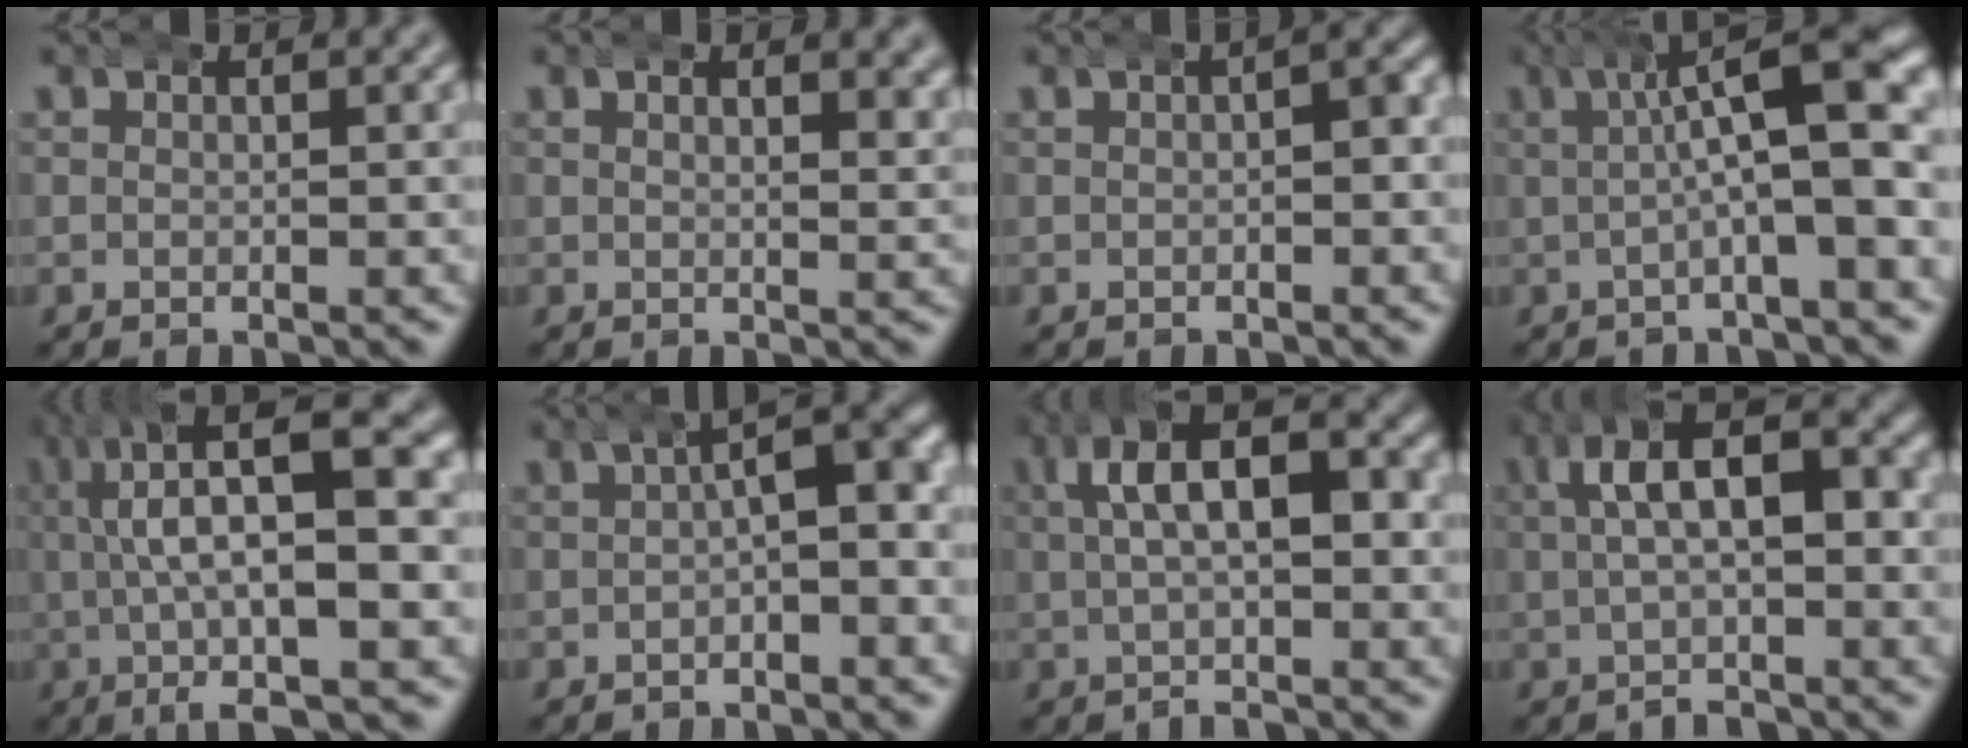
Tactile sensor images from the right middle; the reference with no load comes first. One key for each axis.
{"total": 1.8, "fx": 1.1, "fy": 0.5, "fz": 1.3, "tx": -0.016, "ty": -0.001, "tz": 0.015}
{"total": 2.0, "fx": 0.4, "fy": 1.0, "fz": 1.8, "tx": -0.015, "ty": 0.006, "tz": 0.005}
{"total": 9.0, "fx": 1.5, "fy": 2.8, "fz": 8.4, "tx": -0.097, "ty": 0.023, "tz": 0.013}
{"total": 12.2, "fx": 1.7, "fy": 4.7, "fz": 11.1, "tx": -0.155, "ty": 0.018, "tz": 0.020}
{"total": 5.1, "fx": 0.4, "fy": 1.8, "fz": 4.8, "tx": -0.047, "ty": 0.006, "tz": 0.005}
{"total": 8.5, "fx": 1.1, "fy": 4.9, "fz": 6.8, "tx": -0.090, "ty": 0.019, "tz": 0.003}
{"total": 8.0, "fx": 0.3, "fy": 4.7, "fz": 6.4, "tx": -0.086, "ty": 0.013, "tz": -0.007}